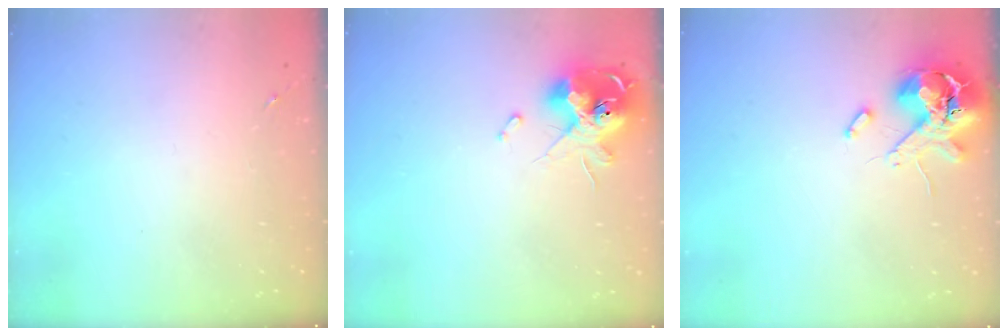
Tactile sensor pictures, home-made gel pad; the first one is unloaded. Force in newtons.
{"total": 13.9, "press": 13.8, "slide": 1.9}
{"total": 12.2, "press": 12.0, "slide": 1.8}